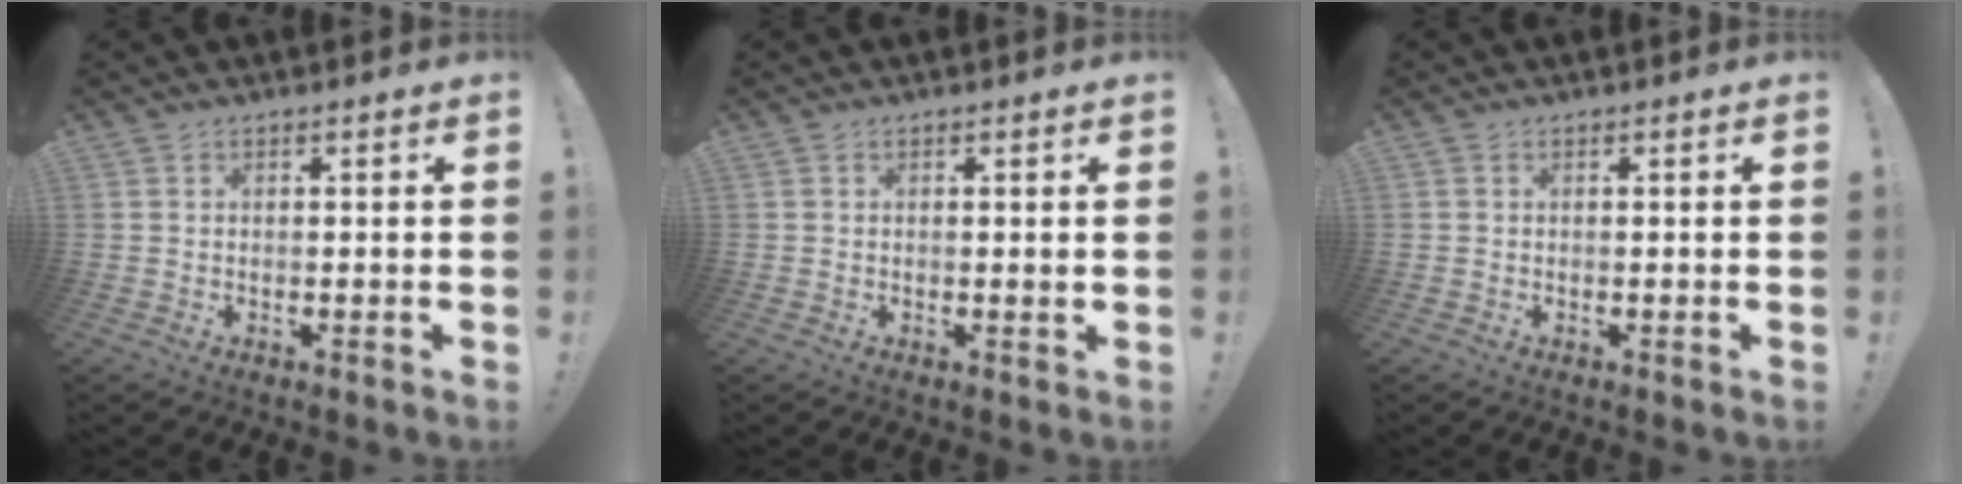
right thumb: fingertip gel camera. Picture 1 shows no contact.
{"total": 0.9, "force": [0.4, 0.1, 0.8], "torque": [-0.010, -0.002, 0.004]}
{"total": 0.0}